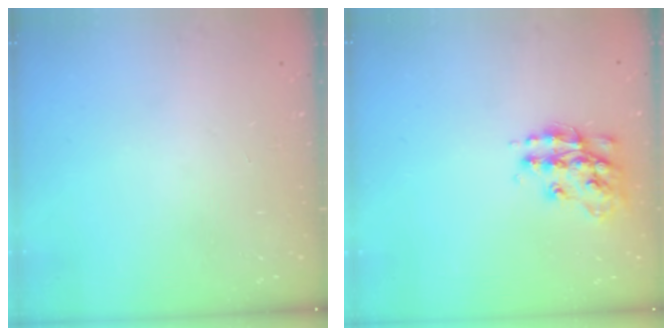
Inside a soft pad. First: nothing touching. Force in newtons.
{"total": 14.2, "press": 14.2, "slide": 0.9}